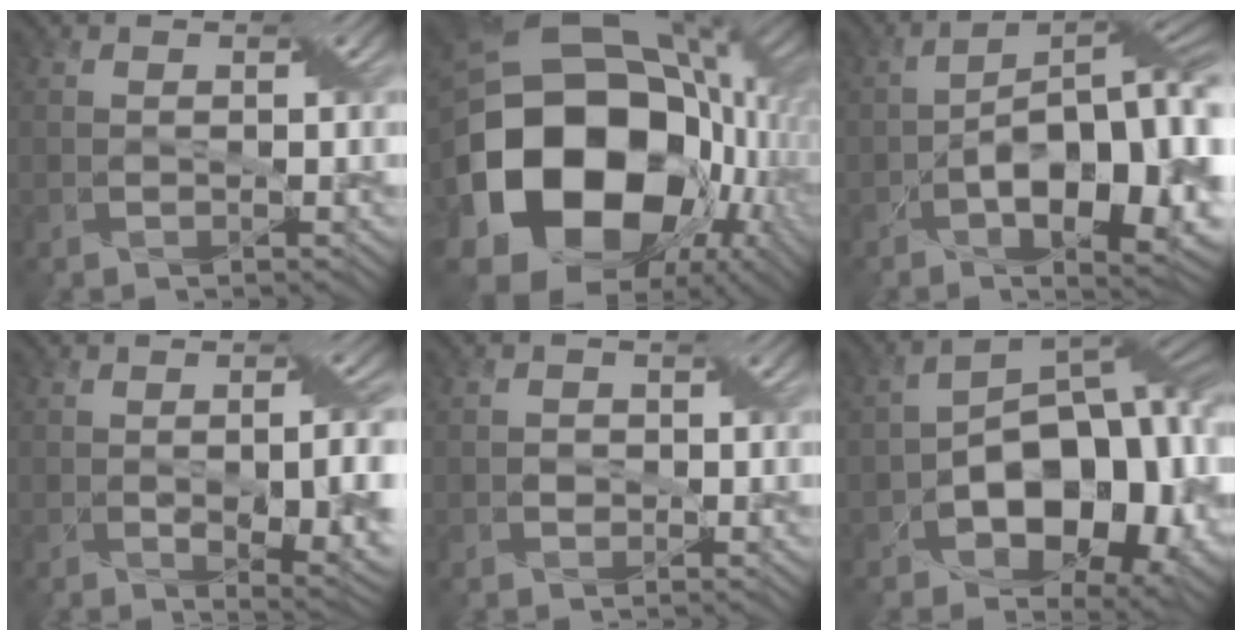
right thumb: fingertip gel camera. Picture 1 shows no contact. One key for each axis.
{"total": 23.0, "fx": -2.6, "fy": 16.7, "fz": 15.6, "tx": -0.366, "ty": -0.042, "tz": -0.016}
{"total": 17.6, "fx": -3.5, "fy": 8.2, "fz": 15.1, "tx": -0.207, "ty": -0.008, "tz": -0.046}
{"total": 8.7, "fx": -1.5, "fy": 3.3, "fz": 8.0, "tx": -0.123, "ty": -0.018, "tz": -0.008}
{"total": 1.1, "fx": -0.2, "fy": 0.9, "fz": 0.4, "tx": -0.008, "ty": -0.002, "tz": -0.007}
{"total": 16.1, "fx": -2.9, "fy": 9.9, "fz": 12.3, "tx": -0.166, "ty": -0.005, "tz": -0.048}